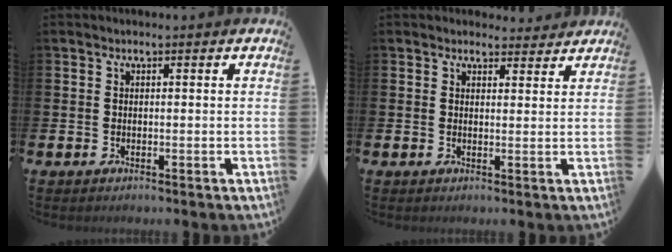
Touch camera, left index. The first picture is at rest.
{"total": 2.4, "force": [2.3, 0.7, 0.0], "torque": [0.008, -0.012, 0.039]}